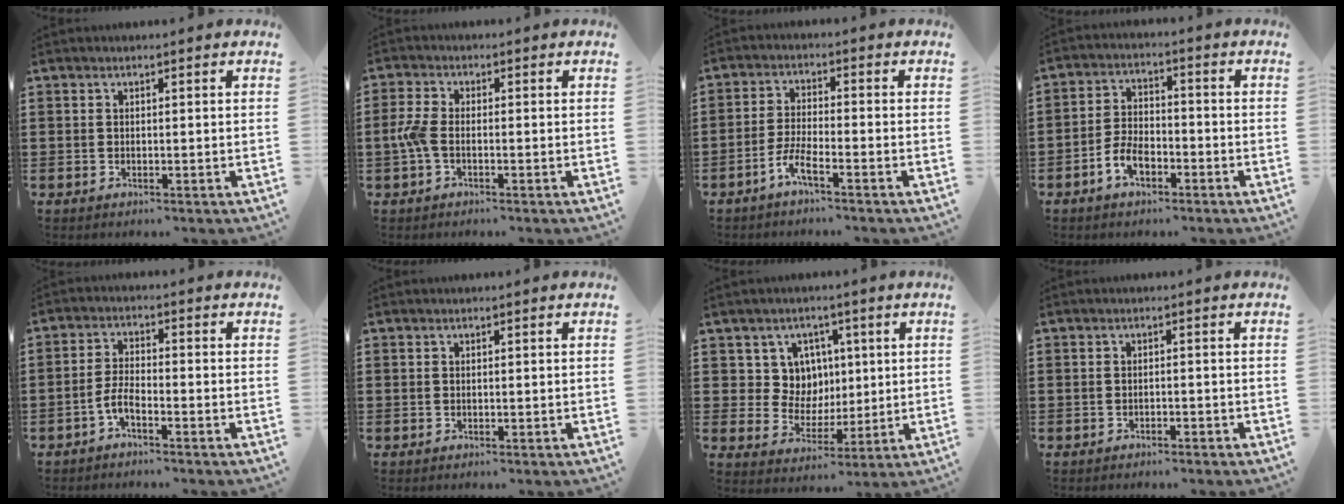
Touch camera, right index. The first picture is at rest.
{"total": 3.7, "force": [-1.0, 1.7, 3.1], "torque": [-0.086, -0.005, -0.025]}
{"total": 4.0, "force": [-2.8, 0.4, 2.7], "torque": [-0.069, -0.005, -0.058]}
{"total": 4.9, "force": [-2.7, 2.7, 3.1], "torque": [-0.074, 0.005, -0.055]}
{"total": 3.6, "force": [-2.2, 0.7, 2.7], "torque": [-0.071, -0.005, -0.048]}
{"total": 0.0}
{"total": 7.4, "force": [2.2, 6.7, 2.0], "torque": [-0.058, 0.006, 0.041]}
{"total": 0.9, "force": [-0.9, 0.1, 0.1], "torque": [-0.006, -0.001, -0.018]}